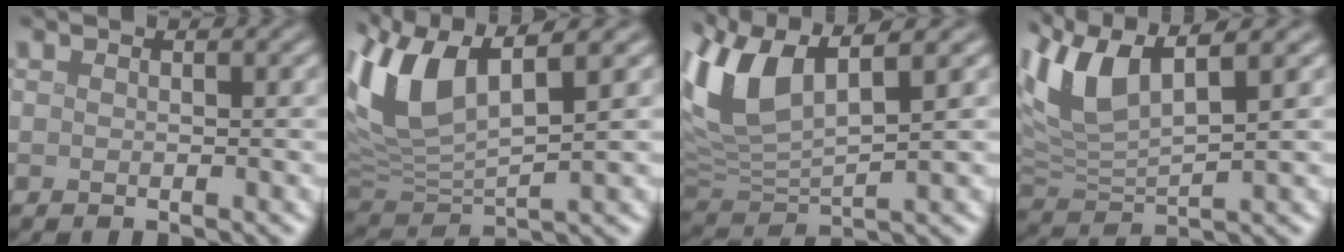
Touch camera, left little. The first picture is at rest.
{"total": 9.0, "force": [3.8, 3.6, 7.4], "torque": [-0.169, 0.015, 0.068]}
{"total": 8.2, "force": [3.9, 3.1, 6.6], "torque": [-0.153, 0.016, 0.071]}
{"total": 6.7, "force": [3.7, 2.1, 5.2], "torque": [-0.119, 0.010, 0.070]}